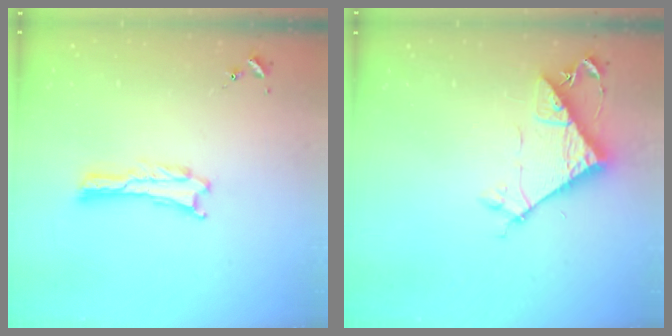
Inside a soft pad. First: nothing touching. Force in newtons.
{"total": 7.7, "press": 7.7, "slide": 0.8}